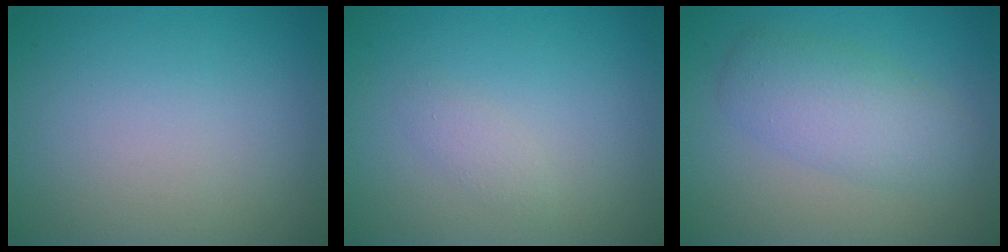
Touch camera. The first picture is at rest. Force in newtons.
{"total": 1.0, "press": 1.0, "slide": 0.1}
{"total": 4.1, "press": 4.1, "slide": 0.1}